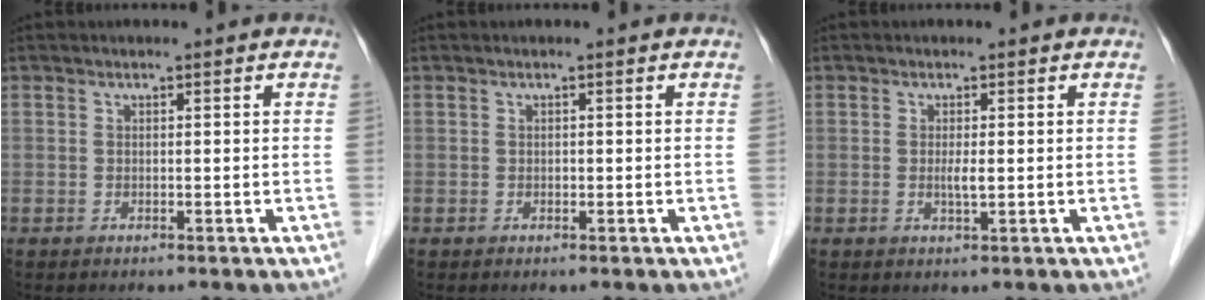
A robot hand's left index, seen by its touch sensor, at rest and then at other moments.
{"total": 0.0}
{"total": 1.6, "force": [0.0, 0.1, 1.6], "torque": [-0.032, -0.002, 0.000]}